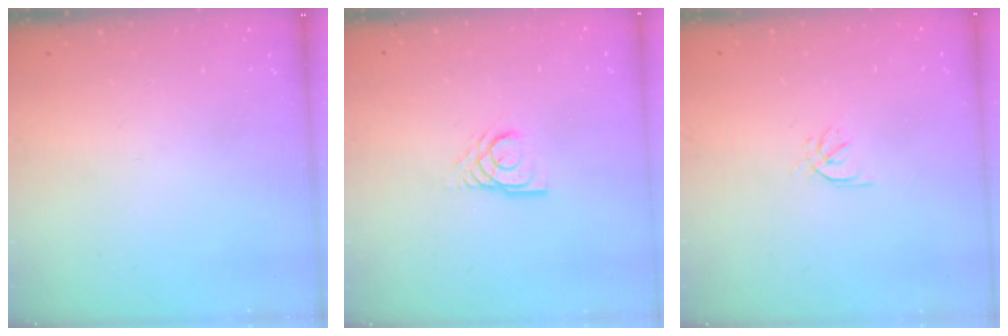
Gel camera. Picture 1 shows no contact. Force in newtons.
{"total": 3.6, "press": 3.6, "slide": 0.2}
{"total": 2.1, "press": 2.0, "slide": 0.6}